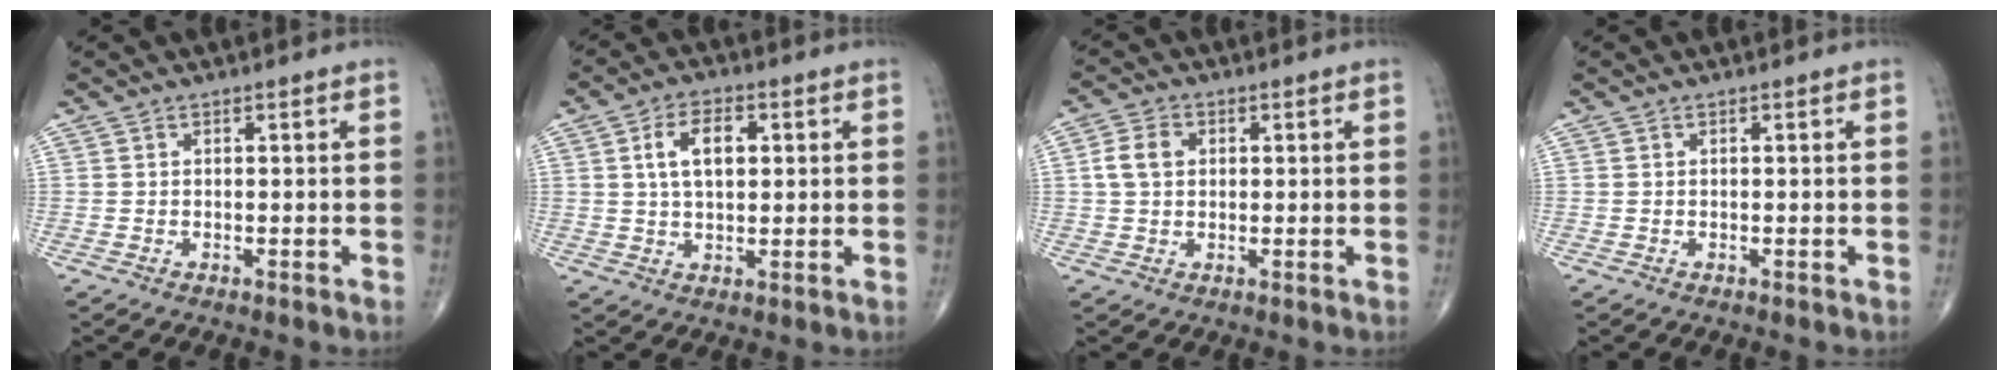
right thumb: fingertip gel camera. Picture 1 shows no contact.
{"total": 7.7, "force": [1.8, 4.4, 6.1], "torque": [-0.099, 0.005, 0.031]}
{"total": 4.9, "force": [0.8, 3.7, 3.1], "torque": [-0.057, 0.008, 0.011]}
{"total": 0.0}